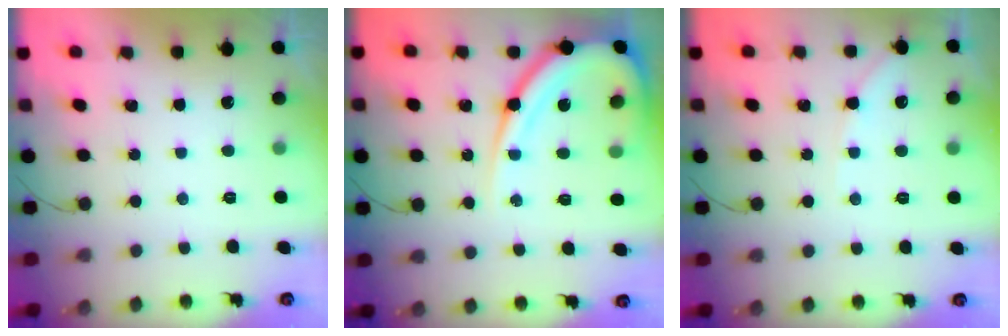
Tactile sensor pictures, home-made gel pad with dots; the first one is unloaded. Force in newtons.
{"total": 15.5, "press": 15.4, "slide": 1.2}
{"total": 6.7, "press": 6.6, "slide": 0.9}